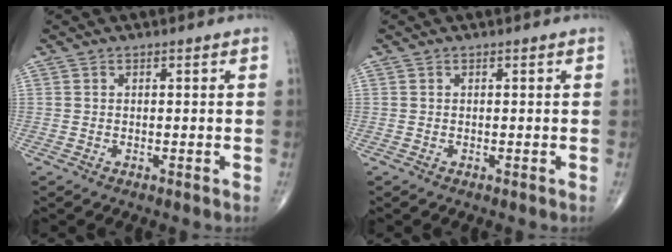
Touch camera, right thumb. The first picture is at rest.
{"total": 0.0}